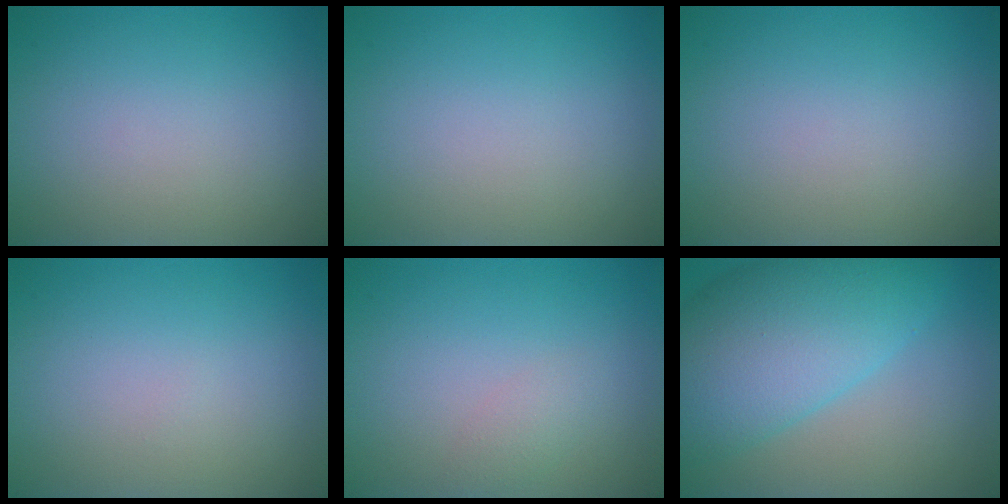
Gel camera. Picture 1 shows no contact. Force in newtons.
{"total": 0.0}
{"total": 0.0}
{"total": 0.0}
{"total": 1.1, "press": 1.1, "slide": 0.1}
{"total": 10.3, "press": 10.3, "slide": 0.4}